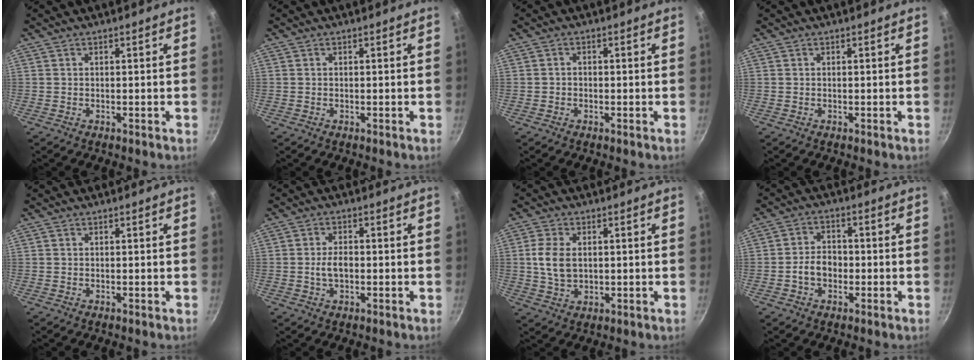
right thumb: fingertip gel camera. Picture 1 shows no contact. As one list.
[{"total": 0.0}, {"total": 1.1, "force": [-0.4, 0.9, 0.4], "torque": [-0.006, 0.003, -0.010]}, {"total": 0.0}, {"total": 0.0}, {"total": 3.7, "force": [-0.5, 2.3, 2.9], "torque": [-0.045, 0.012, -0.009]}, {"total": 6.9, "force": [0.8, 4.5, 5.1], "torque": [-0.098, 0.002, 0.018]}, {"total": 5.3, "force": [-1.3, 4.0, 3.2], "torque": [-0.034, 0.022, -0.027]}]